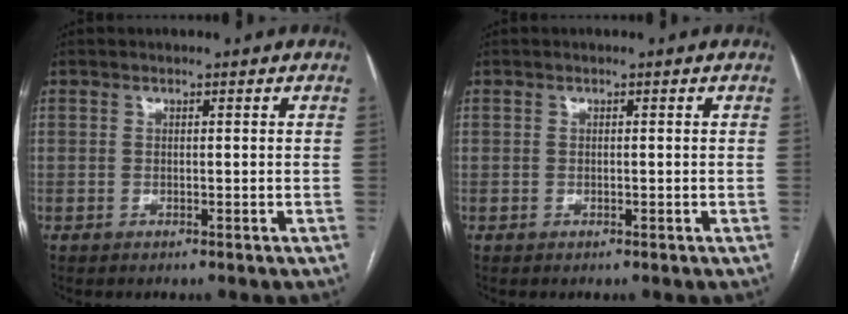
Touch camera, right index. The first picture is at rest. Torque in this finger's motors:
{"motor_torque": [-0.17, 0.10, -0.04, 0.00]}